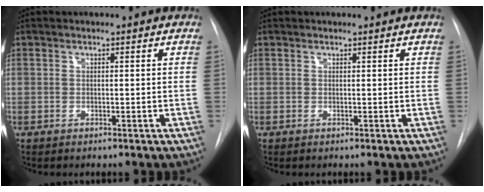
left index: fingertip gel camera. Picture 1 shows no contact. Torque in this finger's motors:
{"motor_torque": [0.16, -0.11, -0.04, 0.01]}